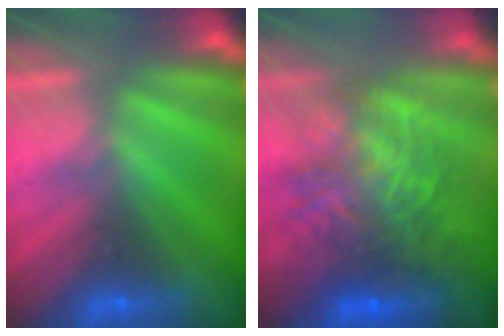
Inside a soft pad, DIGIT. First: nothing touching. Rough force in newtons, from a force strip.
{"total": 7.2}